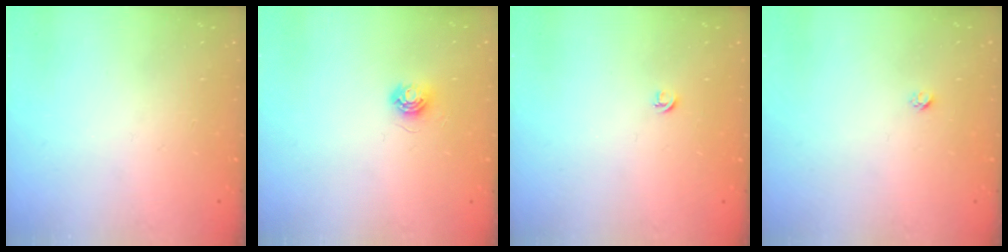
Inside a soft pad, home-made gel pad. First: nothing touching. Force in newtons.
{"total": 5.6, "press": 5.6, "slide": 0.3}
{"total": 3.9, "press": 3.9, "slide": 0.7}
{"total": 1.9, "press": 1.9, "slide": 0.1}